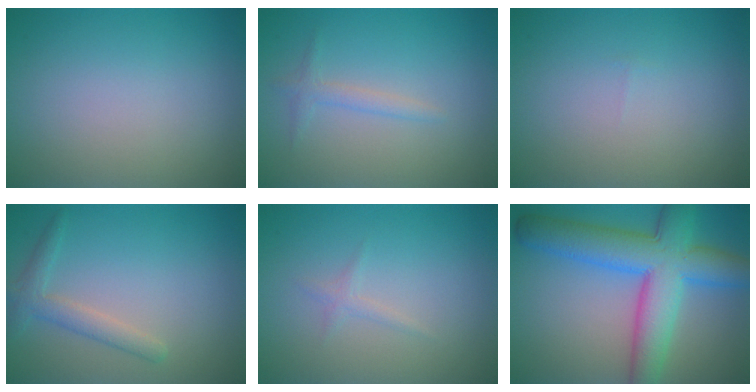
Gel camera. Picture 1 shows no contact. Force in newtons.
{"total": 1.3, "press": 1.3, "slide": 0.0}
{"total": 0.0}
{"total": 2.2, "press": 2.2, "slide": 0.1}
{"total": 0.8, "press": 0.8, "slide": 0.0}
{"total": 9.4, "press": 9.4, "slide": 0.3}